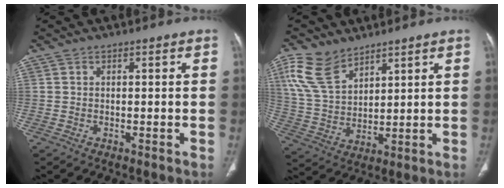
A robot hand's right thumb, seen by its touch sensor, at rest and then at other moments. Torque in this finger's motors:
{"motor_torque": [0.54, 0.62, 0.41, 0.47, 0.30]}